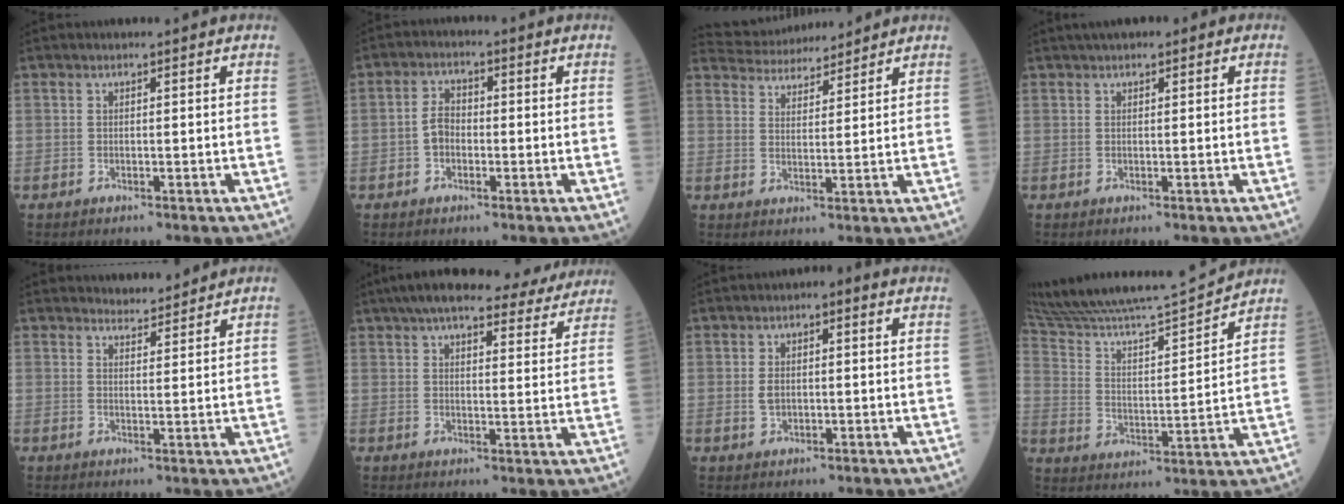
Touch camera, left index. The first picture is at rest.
{"total": 3.4, "force": [-0.7, 2.3, 2.4], "torque": [-0.050, 0.013, -0.018]}
{"total": 8.7, "force": [8.5, 1.2, 1.5], "torque": [-0.035, 0.023, 0.139]}
{"total": 3.5, "force": [2.0, 1.5, 2.5], "torque": [-0.043, 0.021, 0.030]}
{"total": 3.0, "force": [3.0, 0.2, -0.3], "torque": [-0.004, 0.002, 0.050]}
{"total": 20.3, "force": [17.7, 4.7, 9.0], "torque": [-0.134, 0.038, 0.227]}
{"total": 3.6, "force": [0.2, 2.2, 2.9], "torque": [-0.057, 0.015, 0.001]}
{"total": 17.5, "force": [16.5, -1.1, 5.6], "torque": [-0.113, -0.026, 0.277]}